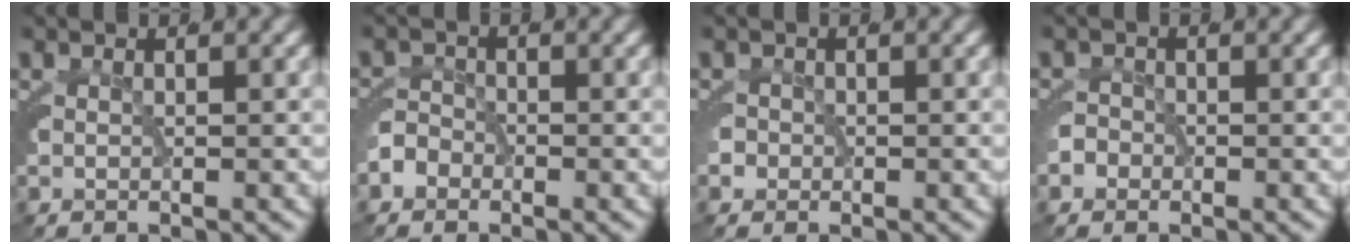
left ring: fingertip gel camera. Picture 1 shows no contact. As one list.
[{"total": 2.0, "force": [-1.4, 1.5, 0.1], "torque": [-0.015, -0.002, -0.028]}, {"total": 1.6, "force": [-0.7, 1.4, -0.2], "torque": [-0.010, -0.003, -0.017]}, {"total": 1.6, "force": [-1.1, 1.1, -0.2], "torque": [-0.009, -0.003, -0.023]}]